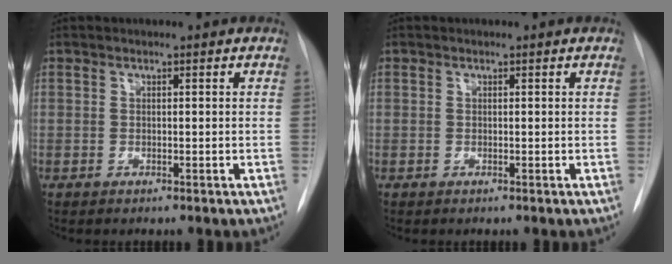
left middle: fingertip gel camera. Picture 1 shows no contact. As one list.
[{"total": 0.0}]